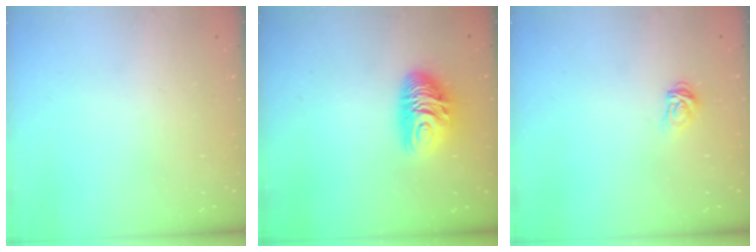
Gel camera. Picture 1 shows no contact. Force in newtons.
{"total": 10.4, "press": 10.4, "slide": 0.8}
{"total": 5.2, "press": 5.2, "slide": 0.6}